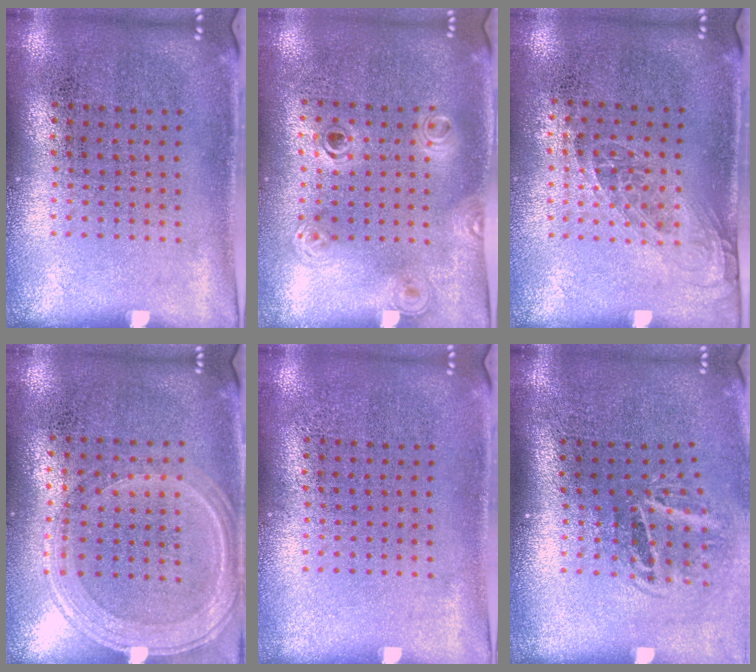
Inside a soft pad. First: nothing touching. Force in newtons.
{"total": 1.2, "press": 1.0, "slide": 0.6}
{"total": 1.0, "press": 0.9, "slide": 0.6}
{"total": 1.2, "press": 1.2, "slide": 0.4}
{"total": 0.0}
{"total": 1.8, "press": 1.2, "slide": 1.3}